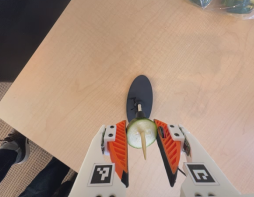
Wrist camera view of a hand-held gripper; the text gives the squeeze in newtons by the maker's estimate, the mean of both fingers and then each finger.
{"total": 10.8, "left": 10.9, "right": 10.6}